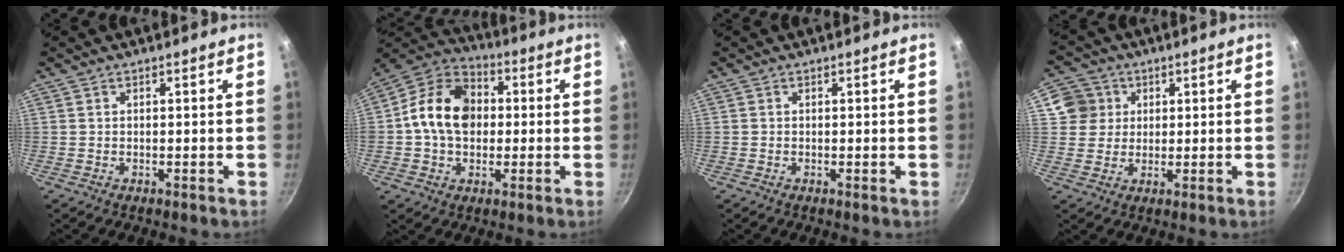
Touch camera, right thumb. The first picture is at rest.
{"total": 14.6, "force": [0.5, 11.2, 9.4], "torque": [-0.129, 0.025, -0.010]}
{"total": 0.0}
{"total": 6.5, "force": [2.1, 6.0, 1.3], "torque": [0.015, 0.007, 0.032]}